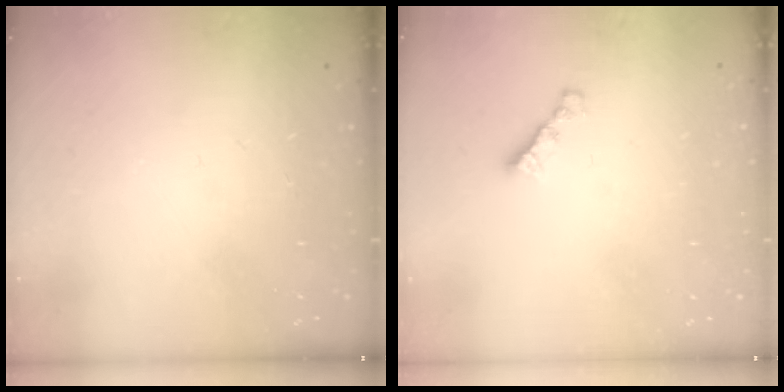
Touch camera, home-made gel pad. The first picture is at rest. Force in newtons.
{"total": 3.0, "press": 3.0, "slide": 0.1}